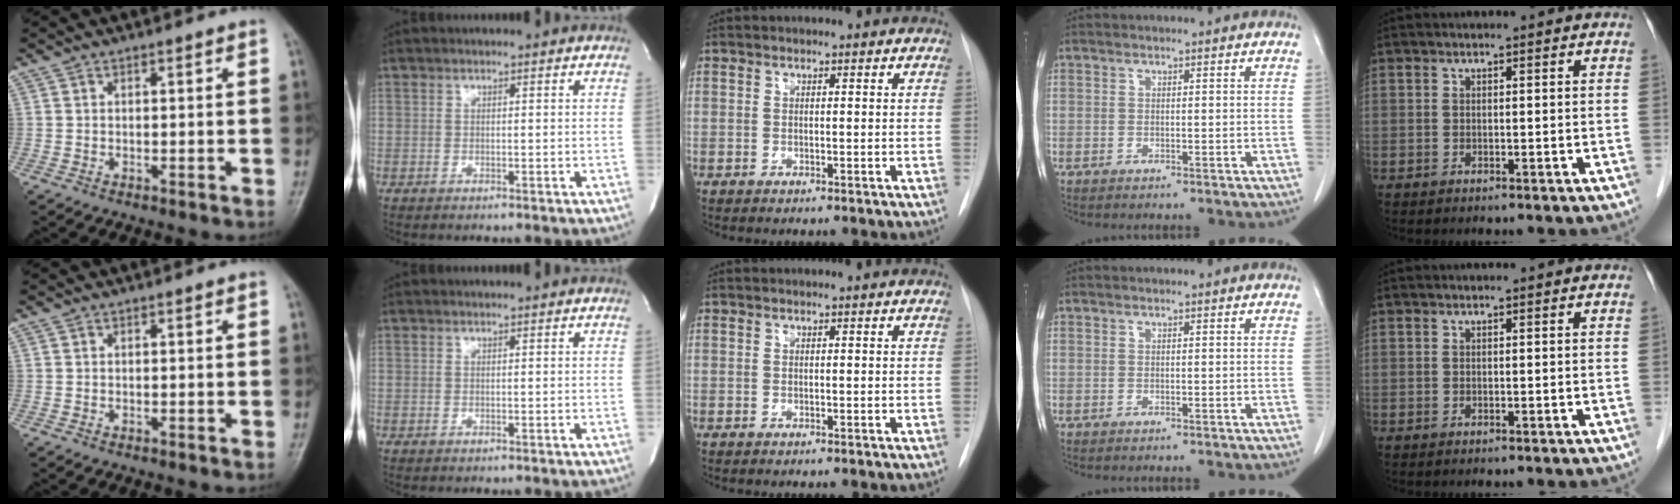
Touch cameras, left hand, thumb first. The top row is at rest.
{}